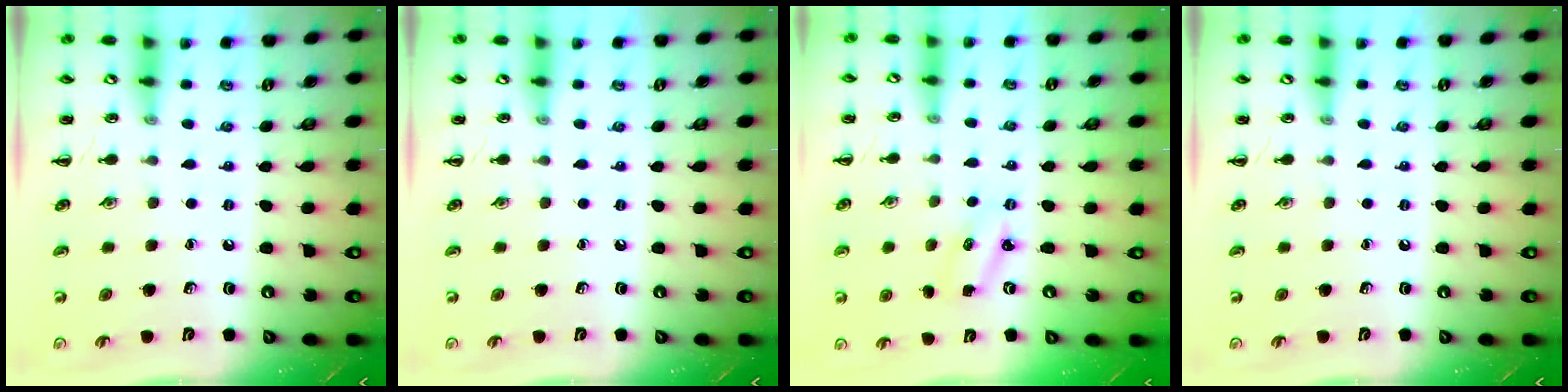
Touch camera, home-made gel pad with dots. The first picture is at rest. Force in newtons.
{"total": 0.0}
{"total": 2.3, "press": 2.2, "slide": 0.7}
{"total": 0.0}